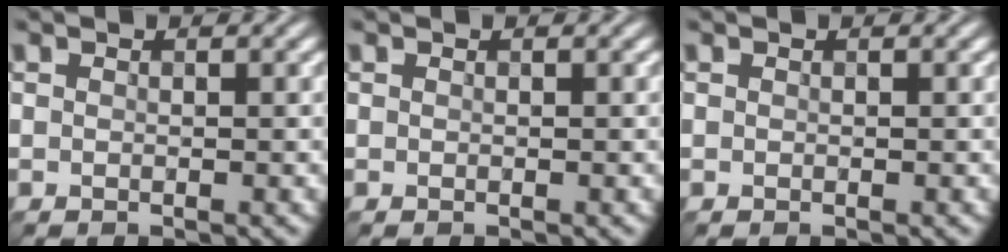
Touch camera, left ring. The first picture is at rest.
{"total": 0.0}
{"total": 0.0}